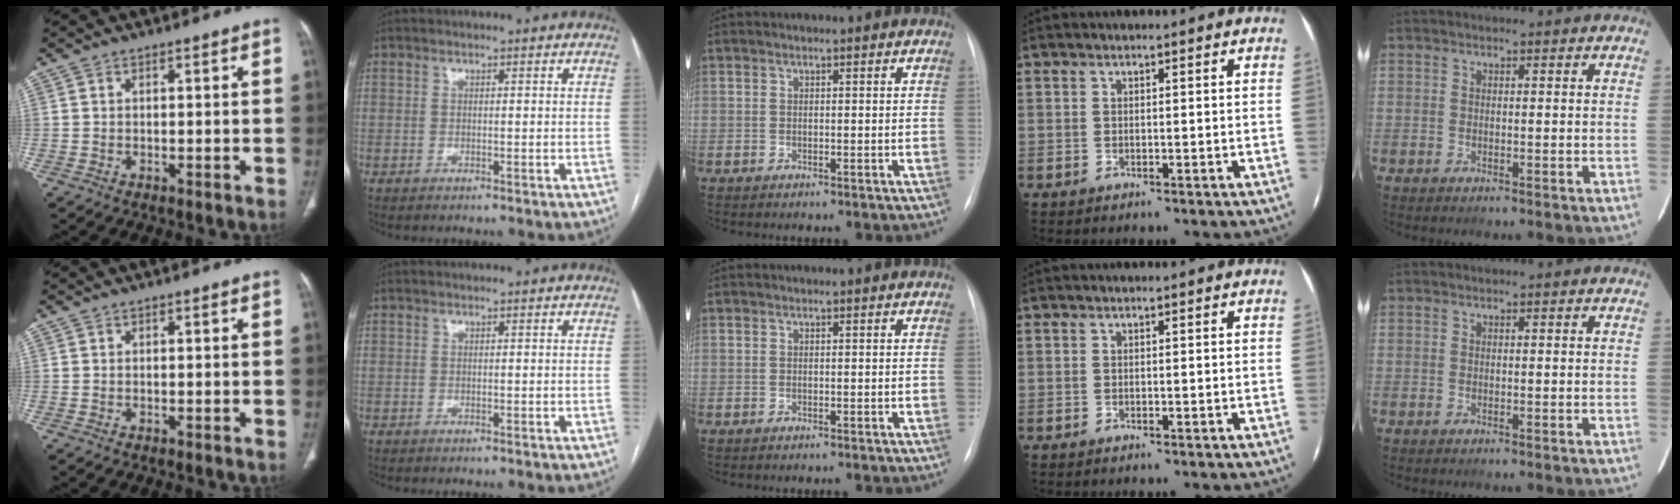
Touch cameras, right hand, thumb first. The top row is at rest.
{}